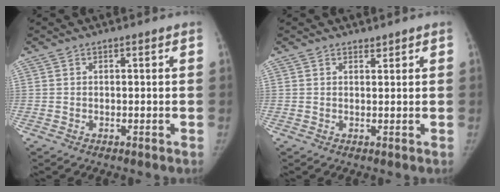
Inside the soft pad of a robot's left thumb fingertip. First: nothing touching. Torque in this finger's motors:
{"motor_torque": [0.23, -0.08, 0.31, -0.12, -0.05]}